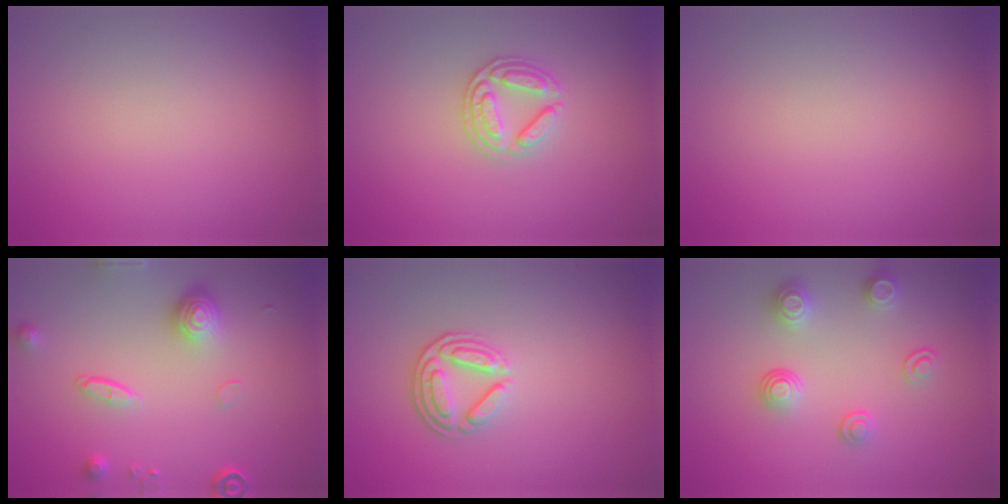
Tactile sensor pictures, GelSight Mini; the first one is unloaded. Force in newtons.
{"total": 2.6, "press": 2.5, "slide": 0.6}
{"total": 0.0}
{"total": 4.3, "press": 3.2, "slide": 2.8}
{"total": 3.7, "press": 2.8, "slide": 2.5}
{"total": 2.7, "press": 2.5, "slide": 0.9}